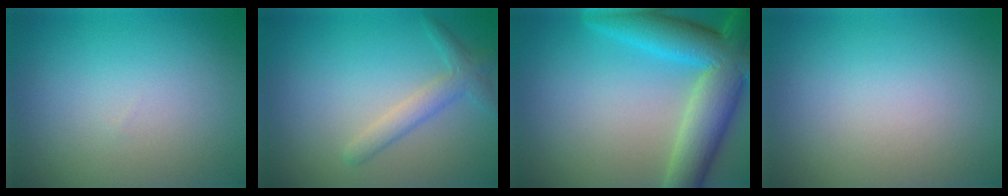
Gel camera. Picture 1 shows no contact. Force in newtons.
{"total": 2.4, "press": 2.4, "slide": 0.2}
{"total": 9.6, "press": 9.6, "slide": 0.5}
{"total": 0.0}